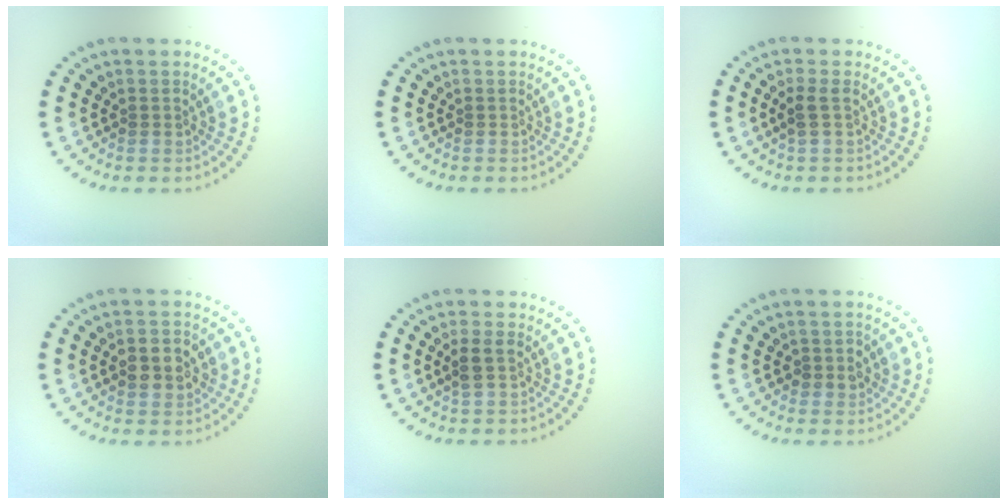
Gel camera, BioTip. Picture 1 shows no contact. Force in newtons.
{"total": 0.0}
{"total": 1.2, "press": 1.0, "slide": 0.7}
{"total": 2.8, "press": 2.8, "slide": 0.2}
{"total": 1.6, "press": 1.4, "slide": 0.7}
{"total": 1.7, "press": 1.6, "slide": 0.6}